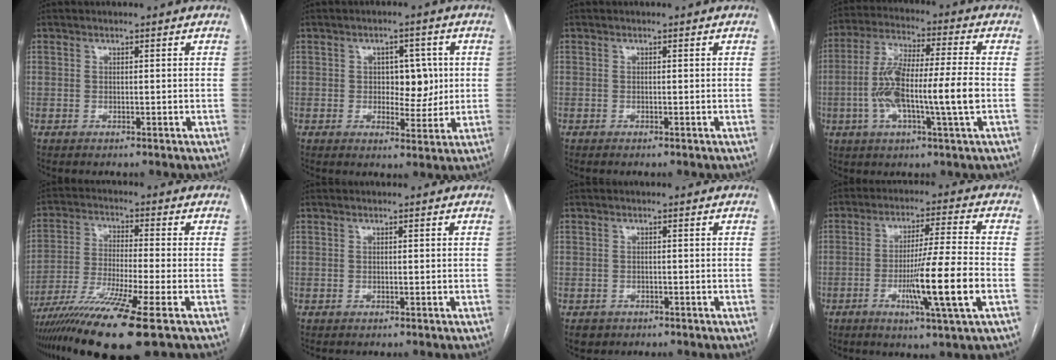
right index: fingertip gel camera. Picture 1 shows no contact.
{"total": 5.7, "force": [0.6, 3.3, 4.6], "torque": [-0.054, 0.008, 0.014]}
{"total": 0.0}
{"total": 13.8, "force": [-2.4, 1.1, 13.5], "torque": [-0.265, 0.010, -0.047]}
{"total": 14.2, "force": [-9.1, -0.9, 10.8], "torque": [-0.219, -0.041, -0.163]}
{"total": 0.0}
{"total": 2.1, "force": [-1.2, 1.7, 0.3], "torque": [-0.008, 0.003, -0.016]}
{"total": 12.3, "force": [-3.6, -0.9, 11.8], "torque": [-0.206, -0.016, -0.065]}